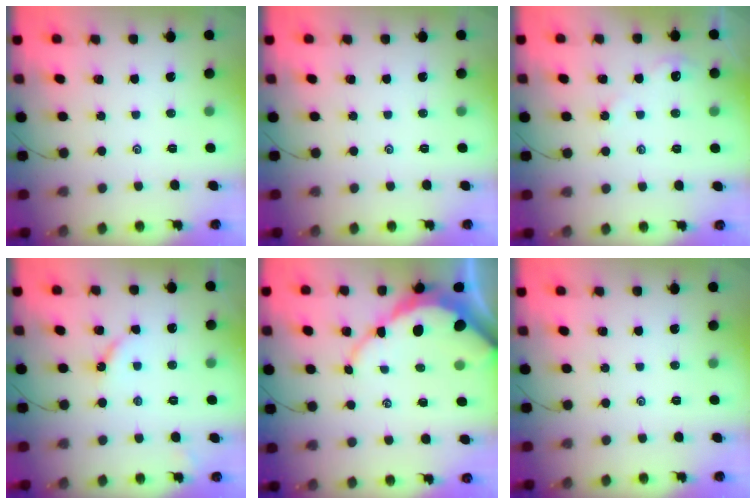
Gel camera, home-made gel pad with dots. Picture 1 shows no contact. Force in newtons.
{"total": 0.0}
{"total": 3.6, "press": 3.6, "slide": 0.5}
{"total": 4.6, "press": 4.6, "slide": 0.4}
{"total": 10.0, "press": 10.0, "slide": 1.1}
{"total": 0.0}